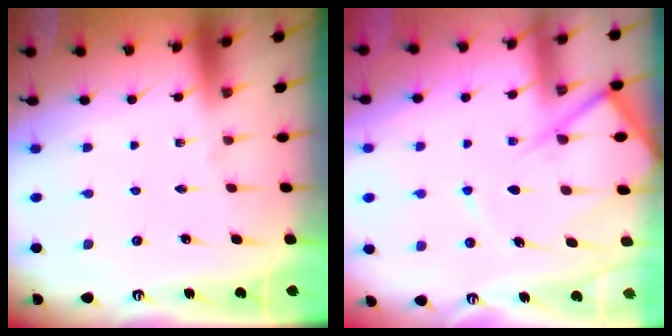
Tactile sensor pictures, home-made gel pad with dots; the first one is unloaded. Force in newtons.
{"total": 10.3, "press": 10.2, "slide": 1.2}